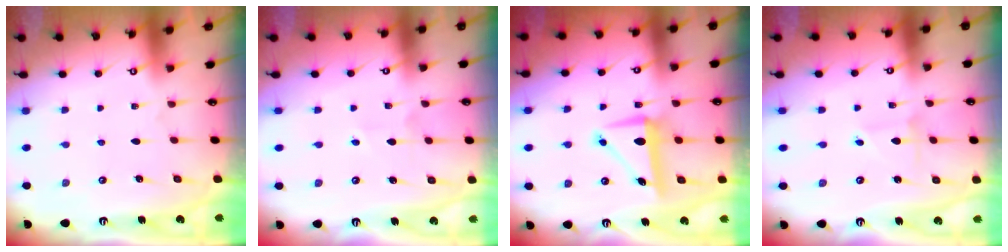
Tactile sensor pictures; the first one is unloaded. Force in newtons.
{"total": 2.8, "press": 2.6, "slide": 0.9}
{"total": 8.2, "press": 8.1, "slide": 1.1}
{"total": 1.9, "press": 1.9, "slide": 0.1}